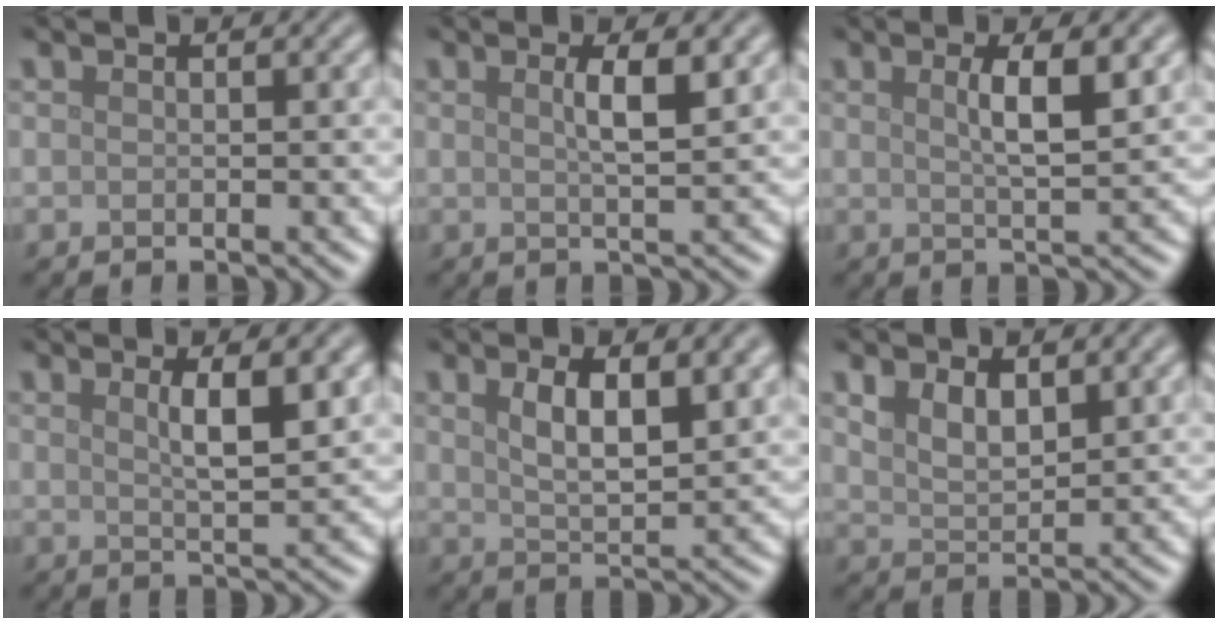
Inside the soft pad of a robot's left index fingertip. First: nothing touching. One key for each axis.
{"total": 3.0, "fx": 1.0, "fy": 0.7, "fz": 2.8, "tx": -0.039, "ty": 0.003, "tz": 0.015}
{"total": 4.0, "fx": 1.3, "fy": 1.0, "fz": 3.6, "tx": -0.052, "ty": 0.002, "tz": 0.021}
{"total": 3.9, "fx": 1.4, "fy": 1.0, "fz": 3.5, "tx": -0.050, "ty": 0.001, "tz": 0.022}
{"total": 5.3, "fx": 2.3, "fy": 1.9, "fz": 4.4, "tx": -0.082, "ty": -0.001, "tz": 0.040}
{"total": 3.1, "fx": 1.8, "fy": 1.5, "fz": 2.1, "tx": -0.045, "ty": -0.004, "tz": 0.038}